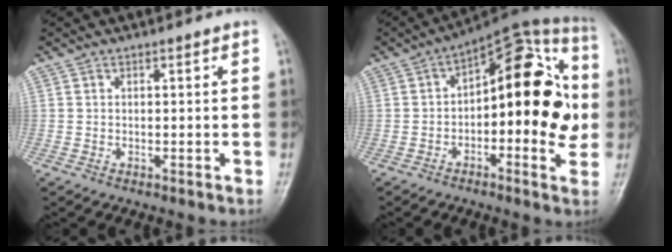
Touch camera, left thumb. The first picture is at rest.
{"total": 20.0, "force": [0.0, 9.4, 17.6], "torque": [-0.206, 0.042, -0.010]}